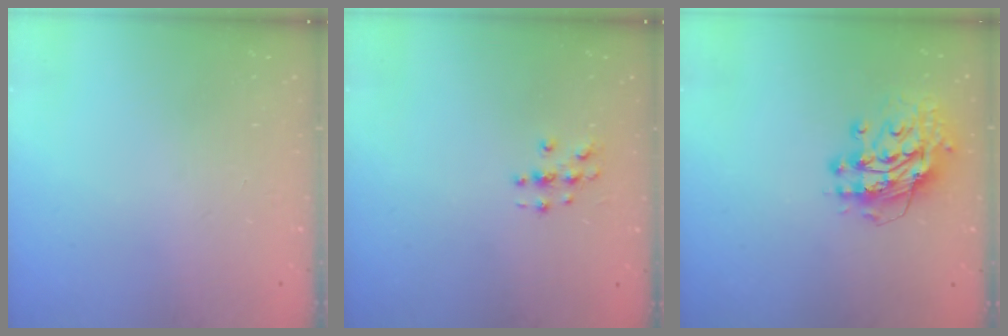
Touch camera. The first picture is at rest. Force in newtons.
{"total": 2.8, "press": 2.8, "slide": 0.3}
{"total": 12.9, "press": 12.8, "slide": 1.2}